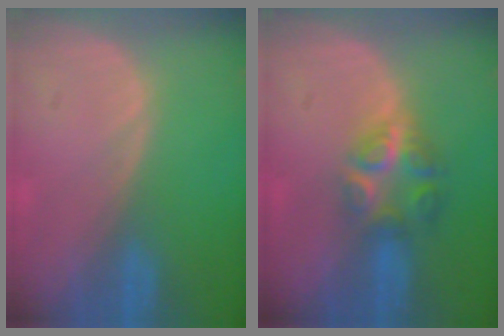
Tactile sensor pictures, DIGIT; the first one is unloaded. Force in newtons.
{"total": 6.2, "press": 5.5, "slide": 2.8}